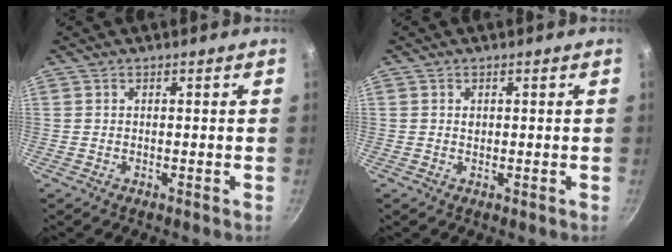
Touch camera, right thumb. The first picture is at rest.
{"total": 0.8, "force": [0.2, 0.6, 0.4], "torque": [-0.002, -0.001, 0.003]}